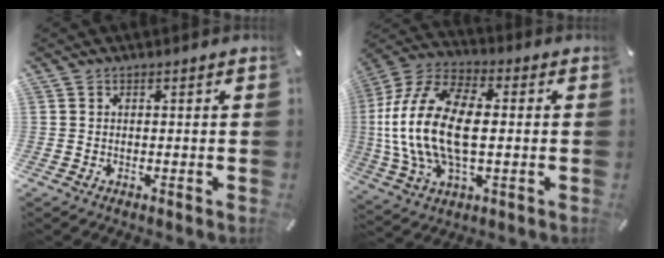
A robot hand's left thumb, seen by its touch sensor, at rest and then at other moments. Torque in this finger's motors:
{"motor_torque": [2.43, 2.58, 1.02, -0.28, 1.06]}